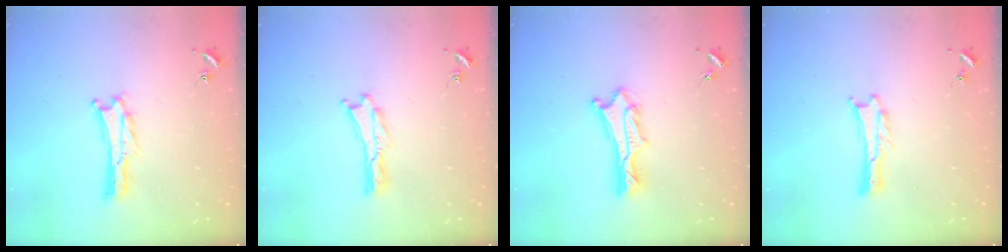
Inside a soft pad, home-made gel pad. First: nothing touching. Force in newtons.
{"total": 0.0}
{"total": 3.0, "press": 3.0, "slide": 0.2}
{"total": 0.0}